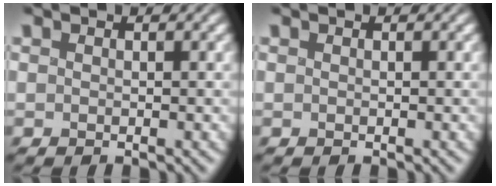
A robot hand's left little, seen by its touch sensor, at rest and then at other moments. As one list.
[{"total": 0.0}]